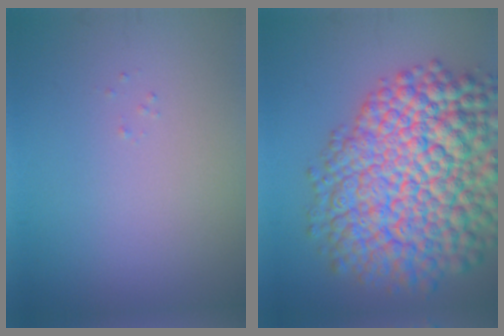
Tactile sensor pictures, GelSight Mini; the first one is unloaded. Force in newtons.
{"total": 15.1, "press": 15.1, "slide": 0.6}